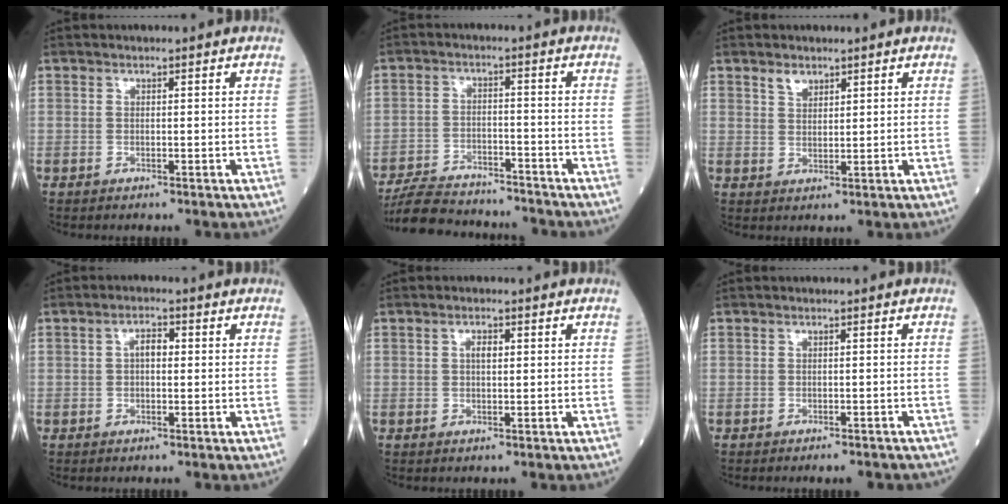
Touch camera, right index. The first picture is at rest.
{"total": 12.0, "force": [-11.3, 2.6, 3.1], "torque": [-0.055, 0.008, -0.179]}
{"total": 2.3, "force": [1.7, 1.1, 0.9], "torque": [-0.017, 0.001, 0.034]}
{"total": 2.5, "force": [0.3, 1.2, 2.2], "torque": [-0.037, 0.011, 0.003]}
{"total": 1.7, "force": [0.4, 0.7, 1.5], "torque": [-0.027, 0.002, 0.007]}
{"total": 3.3, "force": [-2.8, 1.0, 1.3], "torque": [-0.009, -0.003, -0.033]}